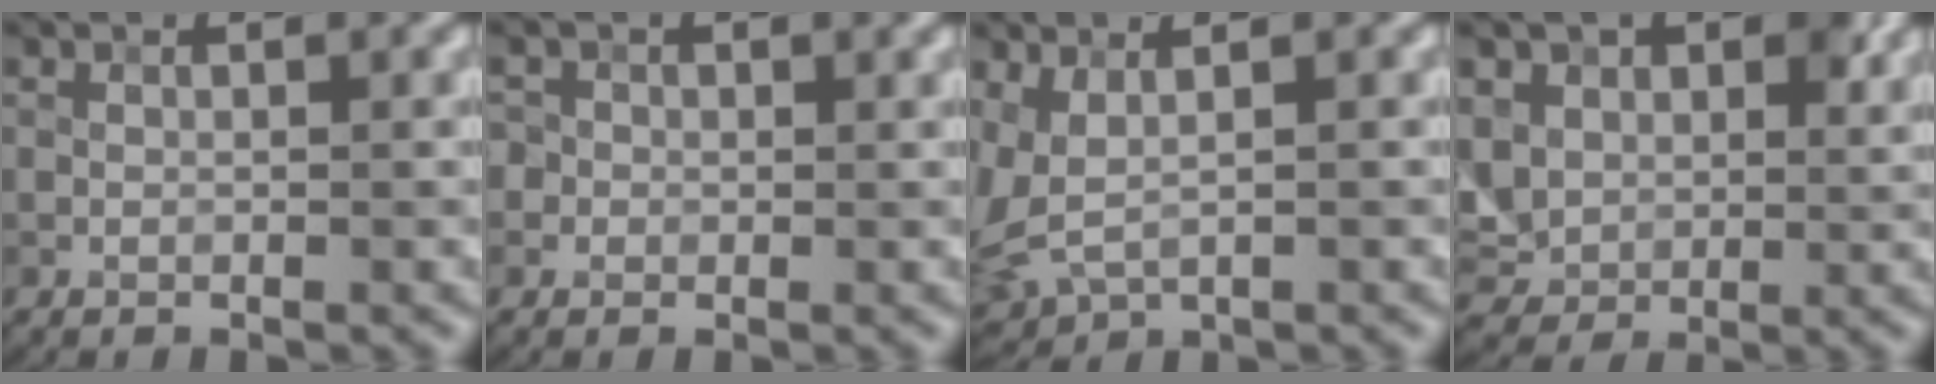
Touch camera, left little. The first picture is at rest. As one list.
[{"total": 2.2, "force": [0.7, 2.0, 0.6], "torque": [0.008, 0.005, -0.002]}, {"total": 3.6, "force": [1.2, 1.8, 2.9], "torque": [-0.082, -0.007, 0.032]}, {"total": 7.0, "force": [2.4, 5.6, 3.5], "torque": [-0.095, 0.009, 0.036]}]